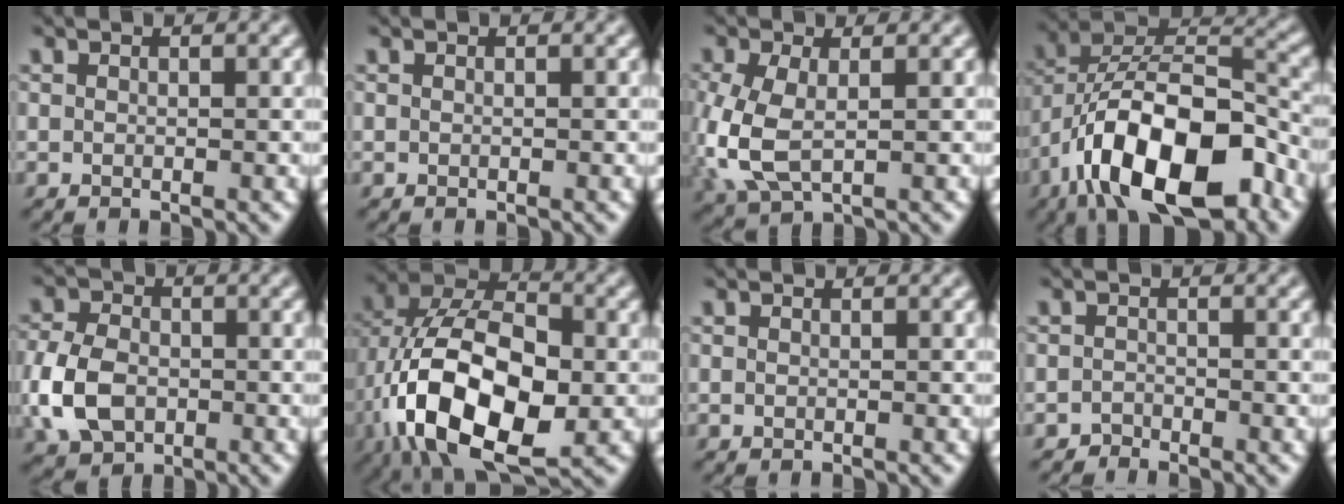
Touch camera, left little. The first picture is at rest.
{"total": 0.0}
{"total": 5.9, "force": [-0.7, 3.4, 4.8], "torque": [-0.141, -0.010, -0.008]}
{"total": 14.7, "force": [-8.0, 6.3, 10.6], "torque": [-0.173, 0.013, -0.149]}
{"total": 6.7, "force": [-1.7, 4.8, 4.4], "torque": [-0.115, -0.004, -0.042]}
{"total": 14.9, "force": [-4.3, 8.1, 11.8], "torque": [-0.218, 0.001, -0.086]}
{"total": 0.0}
{"total": 0.9, "force": [-0.9, 0.1, -0.2], "torque": [0.003, 0.006, -0.017]}